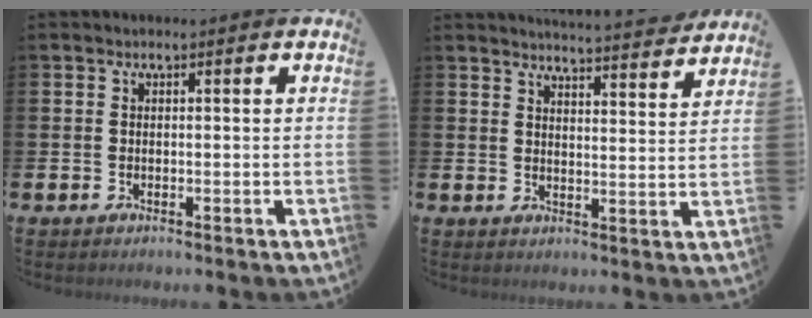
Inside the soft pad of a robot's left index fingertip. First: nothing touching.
{"total": 5.1, "force": [5.0, -0.5, 0.5], "torque": [-0.013, -0.039, 0.086]}